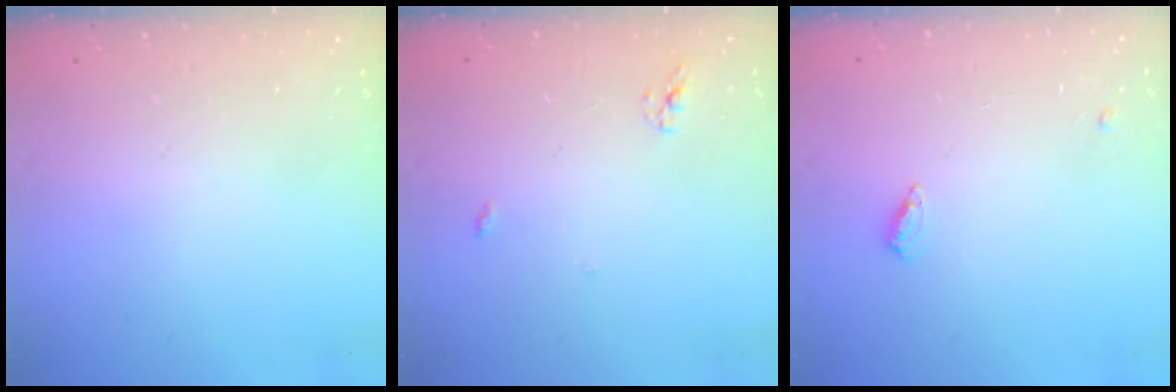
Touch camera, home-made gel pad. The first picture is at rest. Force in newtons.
{"total": 3.3, "press": 3.3, "slide": 0.2}
{"total": 4.2, "press": 4.2, "slide": 0.5}